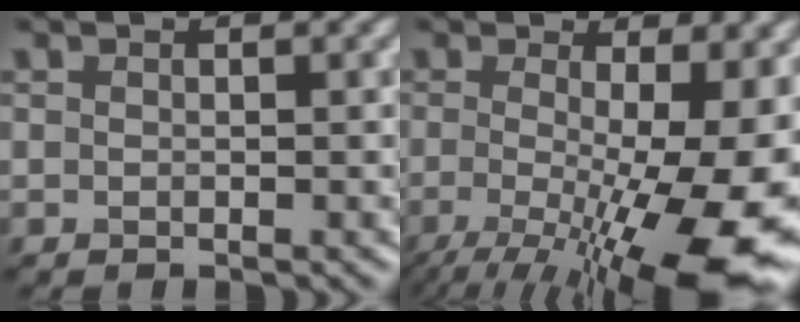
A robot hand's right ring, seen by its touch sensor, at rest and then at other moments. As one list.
[{"total": 15.2, "force": [-3.0, 5.0, 14.0], "torque": [-0.205, -0.028, -0.035]}]